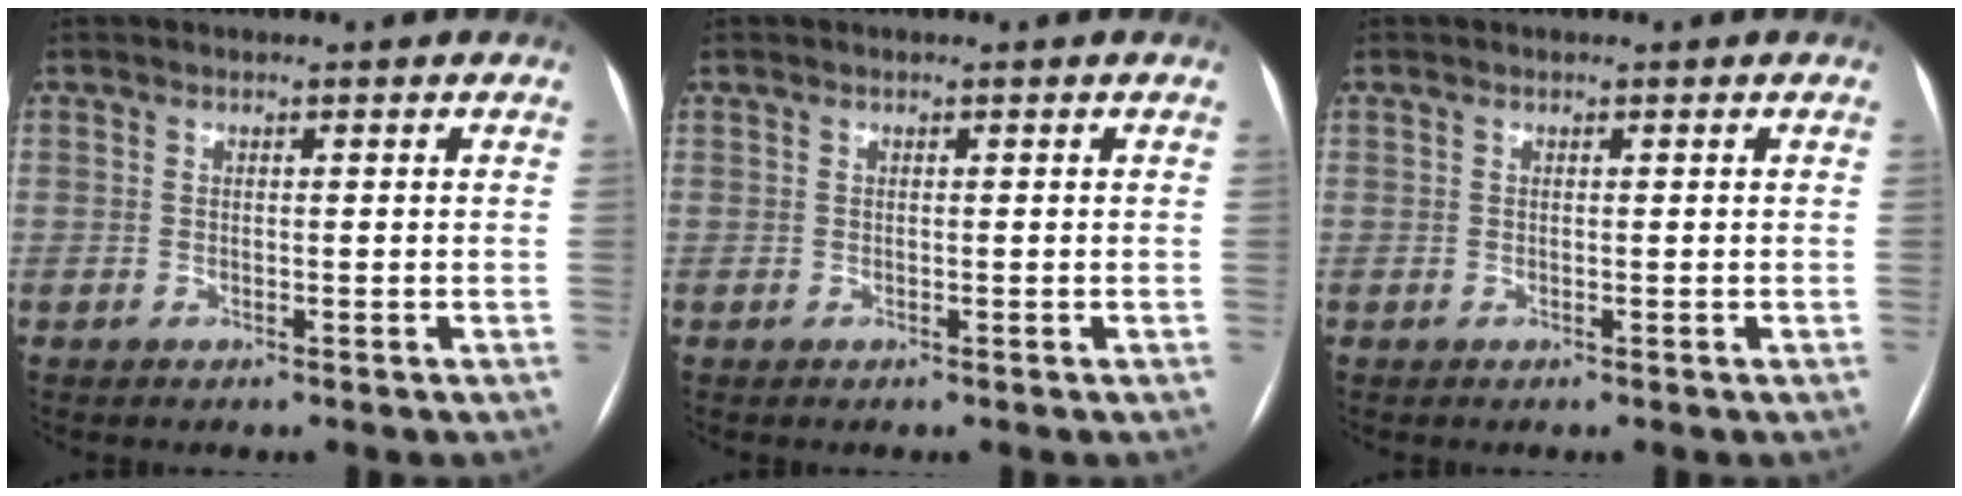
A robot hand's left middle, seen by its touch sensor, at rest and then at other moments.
{"total": 0.0}
{"total": 0.0}